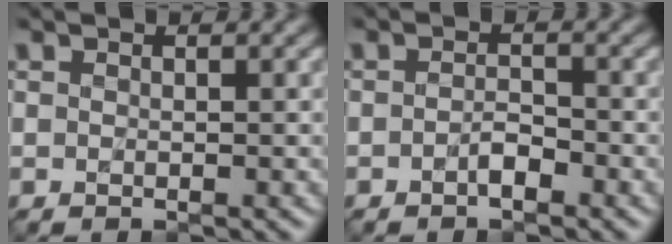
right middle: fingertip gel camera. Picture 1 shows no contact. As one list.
[{"total": 1.3, "force": [-0.8, 0.5, 1.0], "torque": [-0.020, 0.004, -0.016]}]